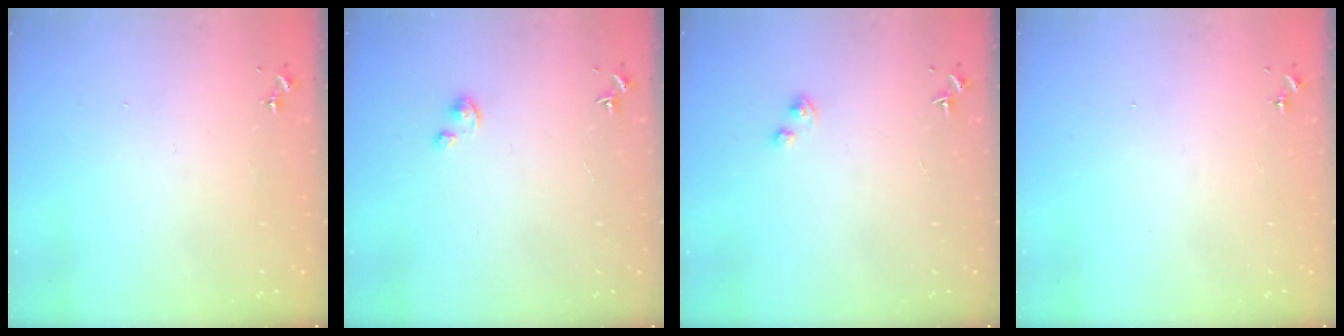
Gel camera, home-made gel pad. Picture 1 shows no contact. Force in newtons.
{"total": 2.2, "press": 2.2, "slide": 0.2}
{"total": 1.5, "press": 1.5, "slide": 0.4}
{"total": 0.0}